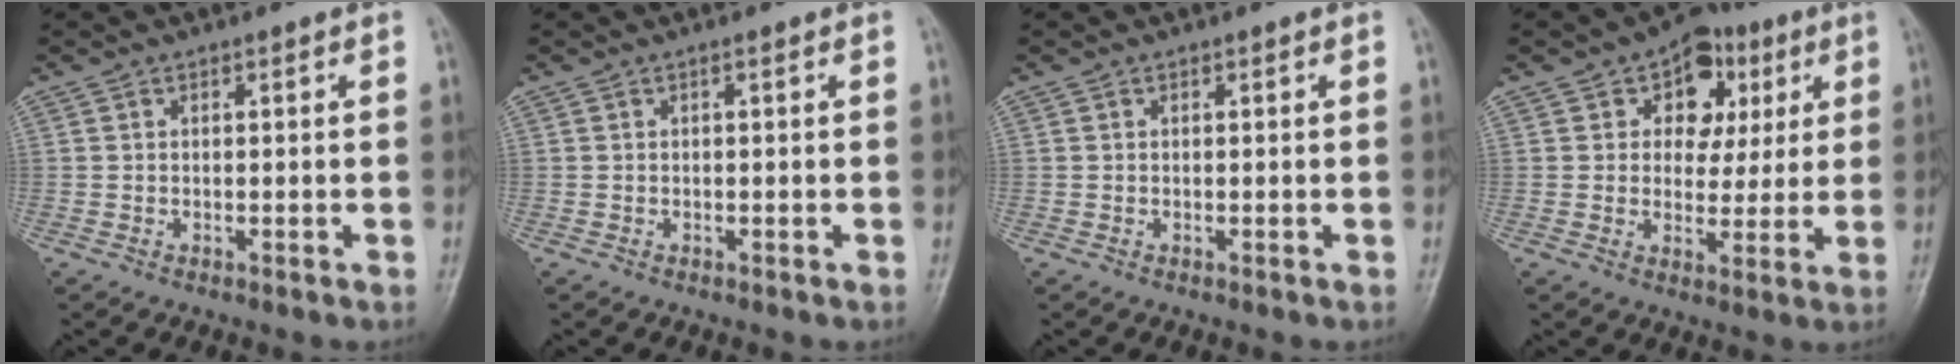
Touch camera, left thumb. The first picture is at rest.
{"total": 0.0}
{"total": 0.0}
{"total": 10.6, "force": [4.0, 8.0, 5.6], "torque": [-0.027, -0.006, 0.054]}